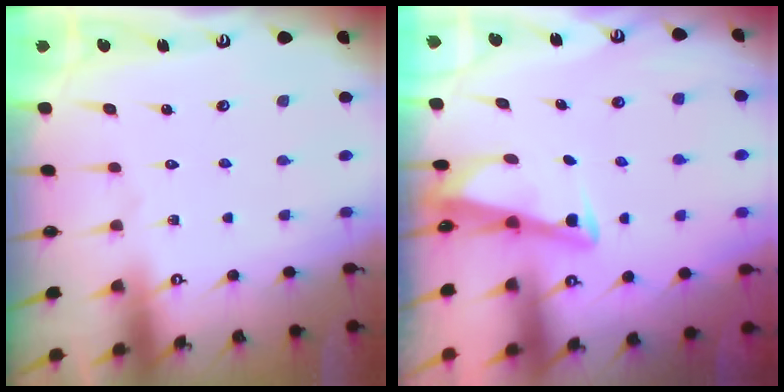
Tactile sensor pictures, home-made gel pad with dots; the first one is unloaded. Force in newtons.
{"total": 3.3, "press": 3.3, "slide": 0.3}